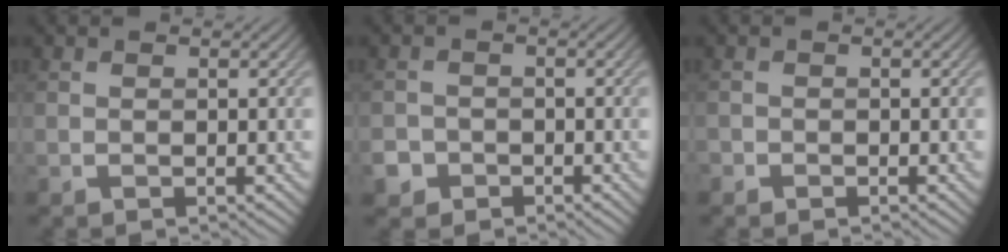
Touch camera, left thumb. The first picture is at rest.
{"total": 2.8, "force": [-1.6, 2.2, 0.5], "torque": [-0.012, -0.003, -0.034]}
{"total": 0.7, "force": [-0.6, 0.5, 0.0], "torque": [0.000, -0.002, -0.012]}